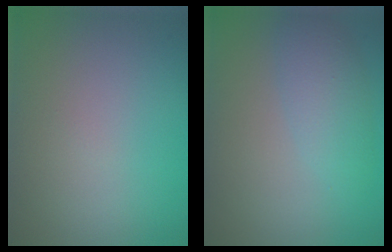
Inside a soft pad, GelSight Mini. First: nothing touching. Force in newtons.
{"total": 2.8, "press": 2.8, "slide": 0.1}